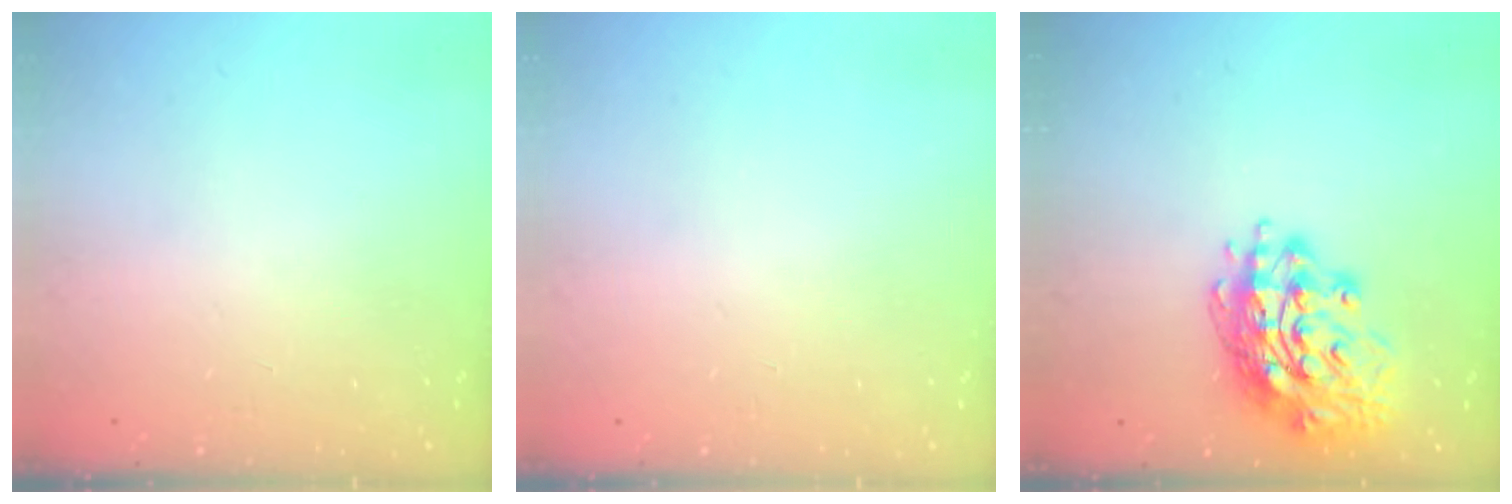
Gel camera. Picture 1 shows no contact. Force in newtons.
{"total": 0.0}
{"total": 15.7, "press": 15.7, "slide": 1.3}